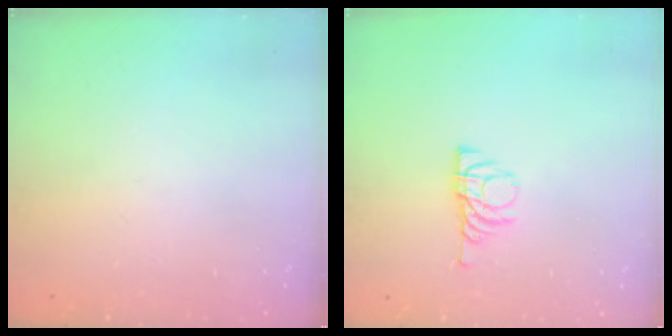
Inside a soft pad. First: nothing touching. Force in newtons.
{"total": 6.1, "press": 6.1, "slide": 0.8}